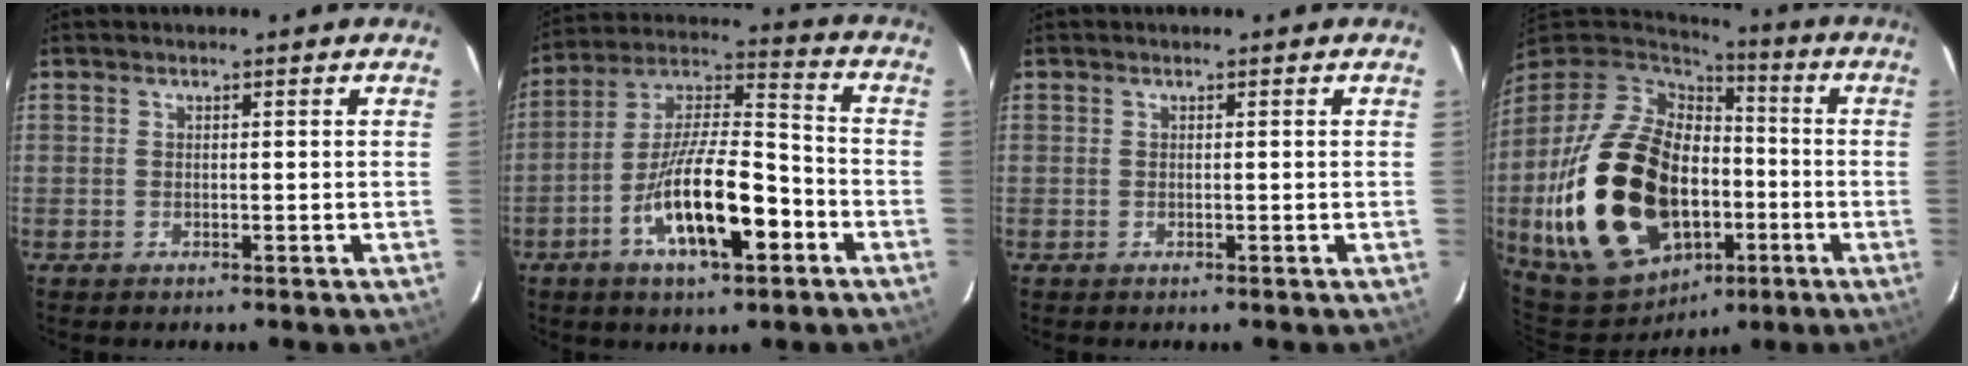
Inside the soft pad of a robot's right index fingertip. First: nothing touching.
{"total": 16.8, "force": [-7.0, 5.4, 14.3], "torque": [-0.265, 0.002, -0.123]}
{"total": 0.0}
{"total": 29.1, "force": [-5.7, 19.5, 20.8], "torque": [-0.458, 0.006, -0.067]}